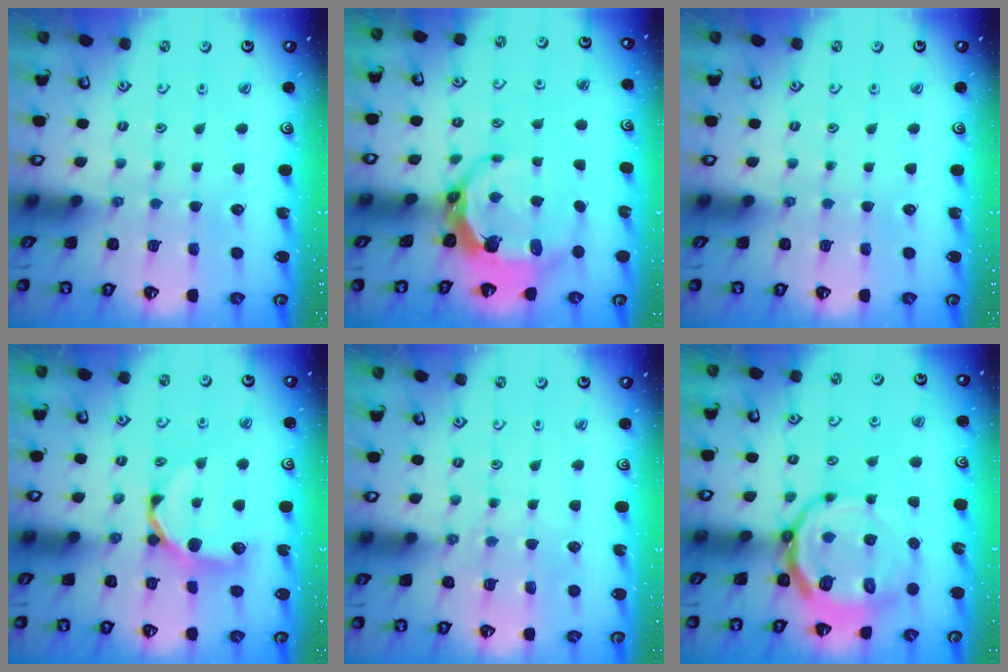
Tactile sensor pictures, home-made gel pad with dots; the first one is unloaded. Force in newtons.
{"total": 9.1, "press": 7.6, "slide": 5.1}
{"total": 0.0}
{"total": 9.2, "press": 9.1, "slide": 0.9}
{"total": 3.9, "press": 3.9, "slide": 0.7}
{"total": 14.9, "press": 14.6, "slide": 3.1}